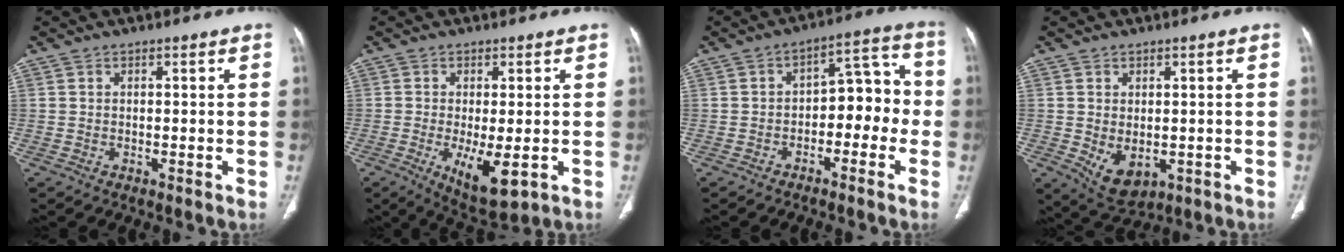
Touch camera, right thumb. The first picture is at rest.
{"total": 8.5, "force": [-2.2, 3.1, 7.6], "torque": [-0.125, -0.022, -0.027]}
{"total": 9.6, "force": [-2.6, 6.0, 7.0], "torque": [-0.055, 0.053, -0.046]}
{"total": 6.5, "force": [-1.1, 4.2, 4.9], "torque": [-0.069, -0.010, 0.003]}